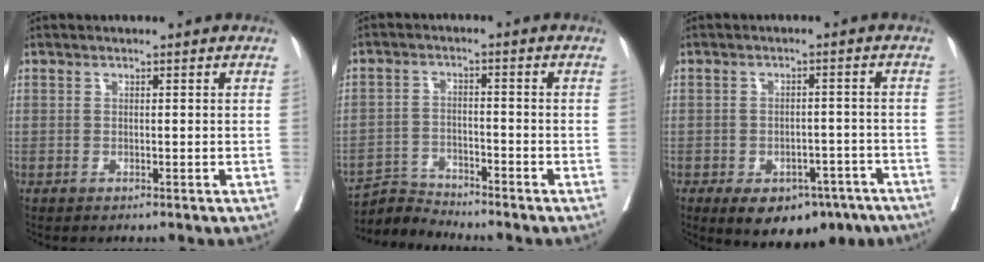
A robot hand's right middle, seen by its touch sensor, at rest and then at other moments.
{"total": 4.4, "force": [-4.2, -0.5, -1.4], "torque": [0.027, -0.005, -0.077]}
{"total": 11.8, "force": [-7.5, 6.7, 6.1], "torque": [-0.082, 0.014, -0.099]}